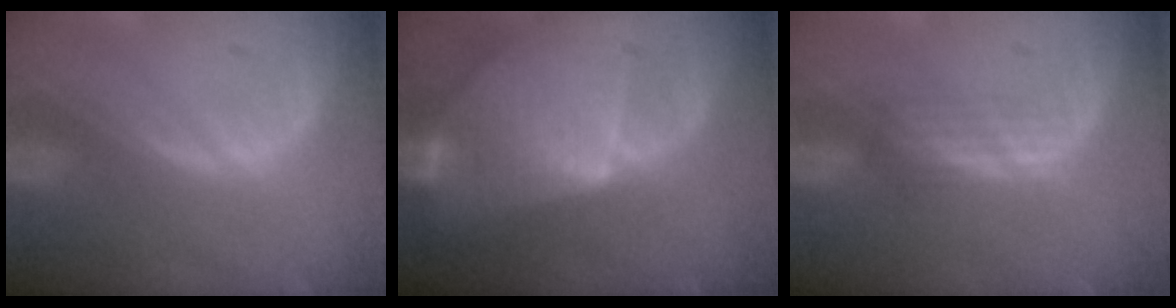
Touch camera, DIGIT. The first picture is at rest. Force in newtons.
{"total": 9.3, "press": 9.3, "slide": 0.6}
{"total": 2.4, "press": 2.3, "slide": 0.5}